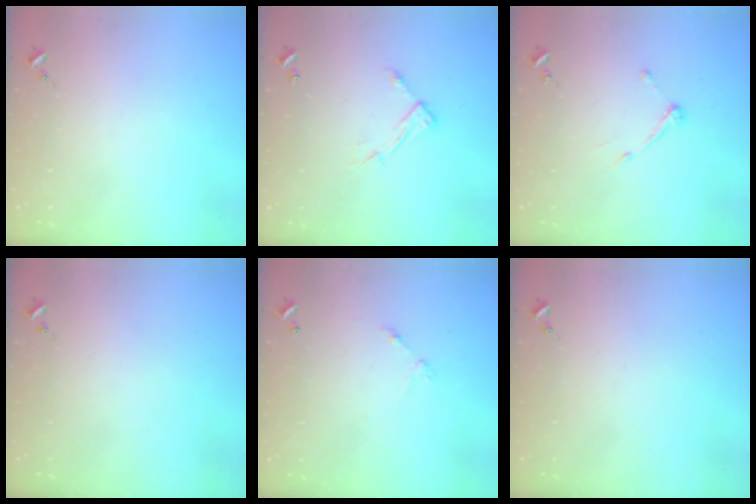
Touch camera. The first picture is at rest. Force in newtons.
{"total": 8.1, "press": 8.1, "slide": 0.6}
{"total": 6.2, "press": 6.2, "slide": 0.5}
{"total": 0.0}
{"total": 5.9, "press": 5.9, "slide": 0.4}
{"total": 0.0}